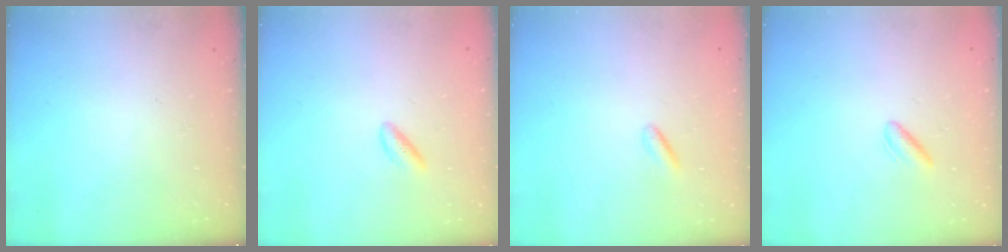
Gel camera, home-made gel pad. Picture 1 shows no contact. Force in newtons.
{"total": 2.8, "press": 2.5, "slide": 1.2}
{"total": 2.5, "press": 2.4, "slide": 0.7}
{"total": 2.4, "press": 2.1, "slide": 1.2}